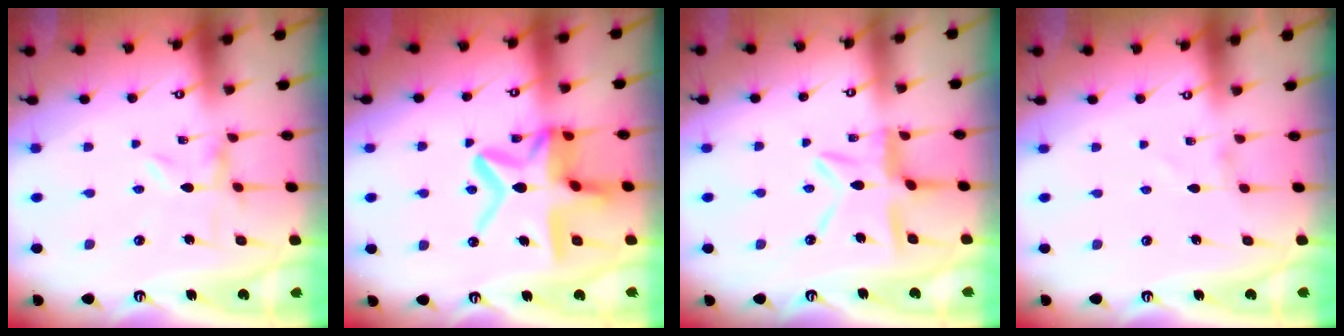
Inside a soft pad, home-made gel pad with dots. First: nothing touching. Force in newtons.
{"total": 18.2, "press": 18.1, "slide": 1.6}
{"total": 11.5, "press": 11.5, "slide": 1.2}
{"total": 0.8, "press": 0.8, "slide": 0.0}